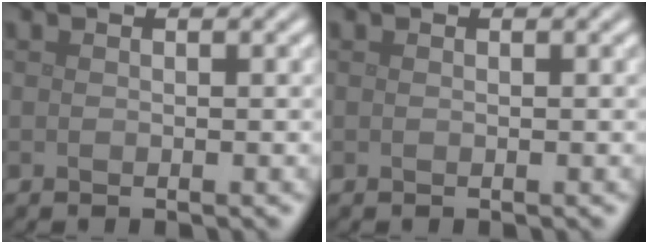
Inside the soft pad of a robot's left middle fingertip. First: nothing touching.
{"total": 0.0}